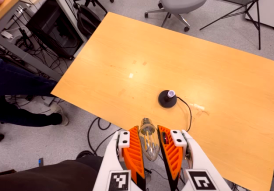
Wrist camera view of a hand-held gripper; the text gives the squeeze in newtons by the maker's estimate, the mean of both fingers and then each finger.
{"total": 14.0, "left": 15.3, "right": 12.7}